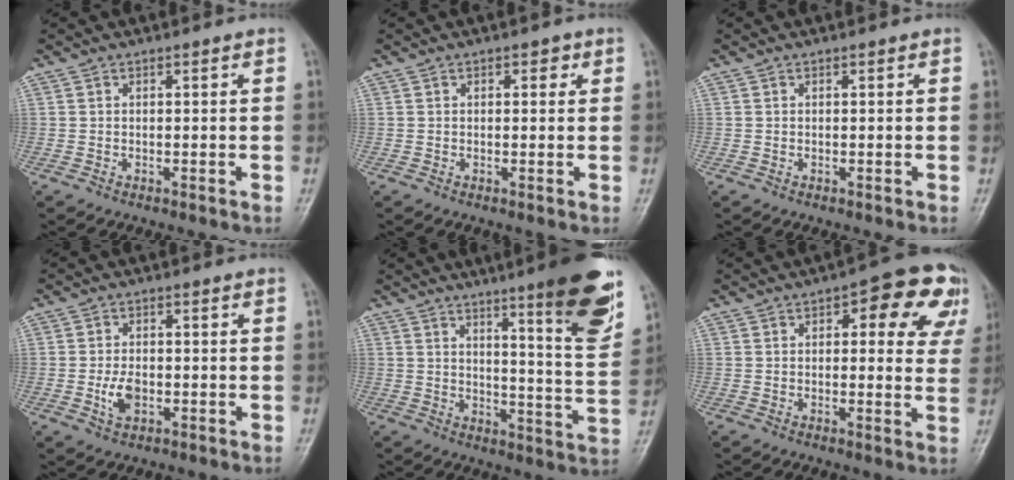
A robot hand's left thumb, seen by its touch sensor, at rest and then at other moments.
{"total": 2.0, "force": [0.8, 1.2, 1.4], "torque": [-0.004, 0.002, 0.007]}
{"total": 0.0}
{"total": 4.5, "force": [-1.1, 2.7, 3.4], "torque": [-0.059, 0.003, -0.017]}
{"total": 15.7, "force": [9.1, 2.0, 12.7], "torque": [-0.148, -0.058, 0.132]}
{"total": 13.7, "force": [5.6, 6.1, 11.0], "torque": [-0.078, 0.001, 0.055]}